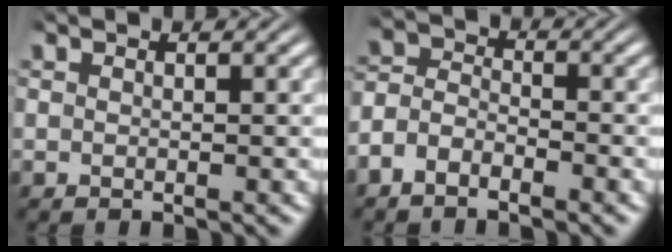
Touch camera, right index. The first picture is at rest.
{"total": 4.1, "force": [-2.3, 3.1, 1.5], "torque": [-0.034, -0.014, -0.044]}